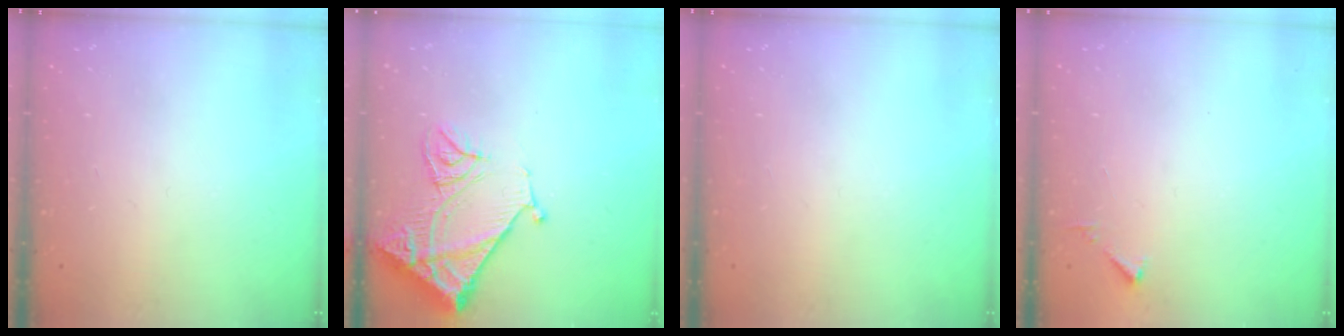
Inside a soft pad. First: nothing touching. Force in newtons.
{"total": 14.3, "press": 14.2, "slide": 1.8}
{"total": 0.0}
{"total": 3.3, "press": 3.2, "slide": 0.4}